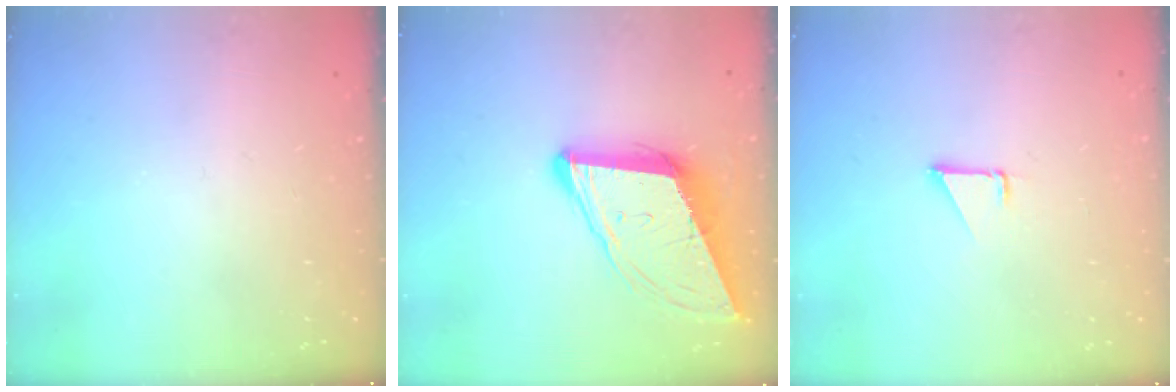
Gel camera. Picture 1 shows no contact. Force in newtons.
{"total": 12.6, "press": 12.0, "slide": 3.9}
{"total": 1.4, "press": 1.3, "slide": 0.1}